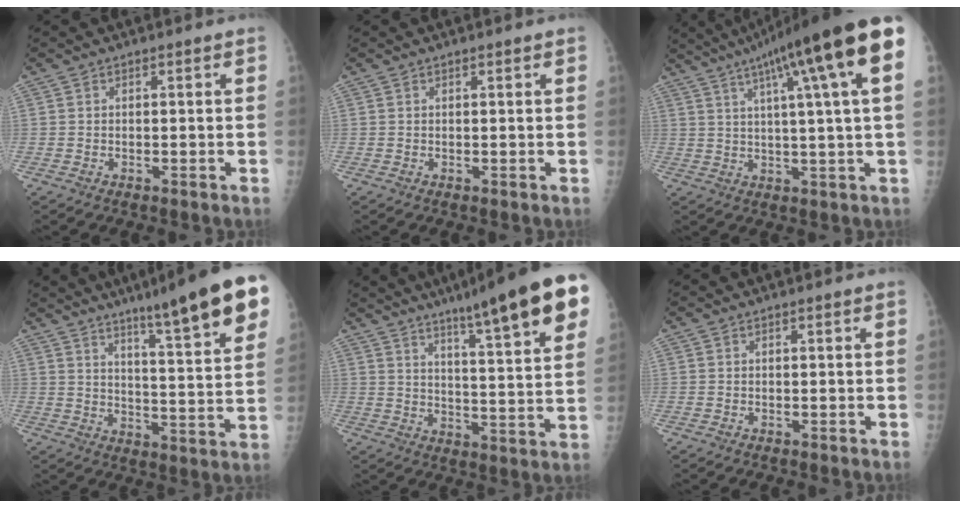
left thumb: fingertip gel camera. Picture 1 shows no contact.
{"total": 0.7, "force": [0.5, -0.1, 0.4], "torque": [-0.010, 0.000, 0.009]}
{"total": 18.4, "force": [8.5, 1.1, 16.3], "torque": [-0.245, 0.008, 0.117]}
{"total": 19.6, "force": [12.0, 1.9, 15.4], "torque": [-0.196, -0.050, 0.169]}
{"total": 21.5, "force": [12.9, 2.7, 17.0], "torque": [-0.226, -0.041, 0.178]}
{"total": 0.0}